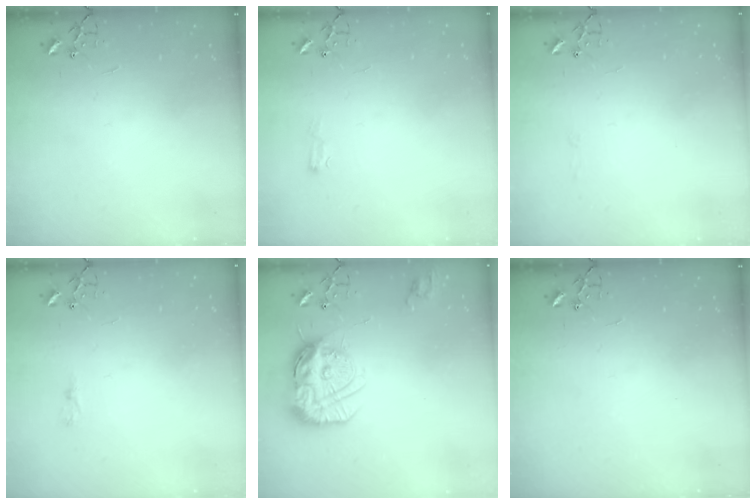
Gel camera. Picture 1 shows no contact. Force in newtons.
{"total": 4.6, "press": 4.5, "slide": 0.6}
{"total": 2.6, "press": 2.6, "slide": 0.5}
{"total": 4.1, "press": 4.1, "slide": 0.5}
{"total": 15.8, "press": 15.8, "slide": 1.4}
{"total": 0.0}